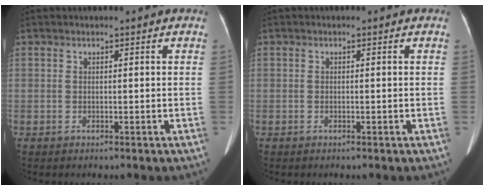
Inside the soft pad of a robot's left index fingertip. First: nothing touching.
{"total": 0.0}